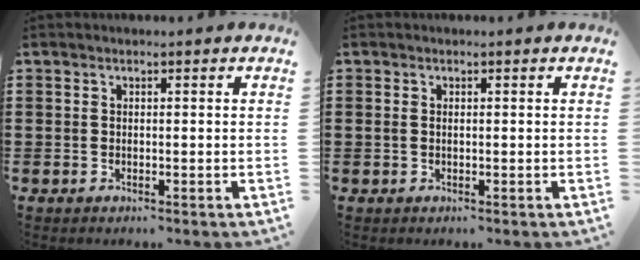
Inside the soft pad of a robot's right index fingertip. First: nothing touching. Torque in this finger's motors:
{"motor_torque": [-0.63, 1.13, -0.02, -0.01]}